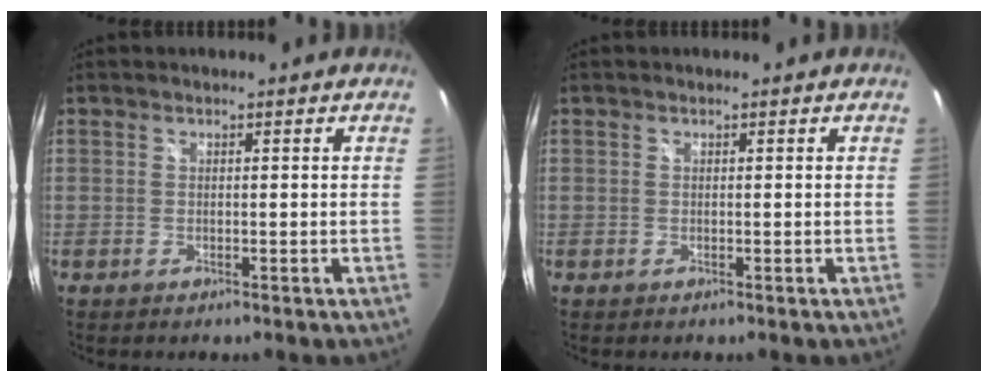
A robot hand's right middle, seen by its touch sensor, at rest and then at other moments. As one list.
[{"total": 0.0}]